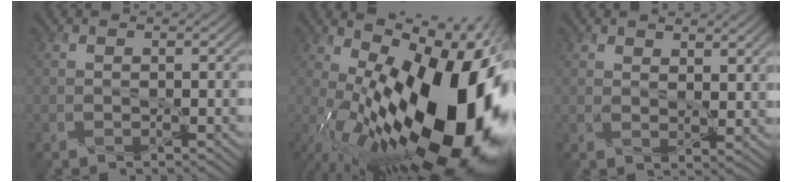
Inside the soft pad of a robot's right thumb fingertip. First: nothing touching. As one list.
[{"total": 22.6, "force": [-2.2, 10.9, 19.7], "torque": [-0.321, -0.012, -0.039]}, {"total": 3.4, "force": [2.6, 1.5, 1.7], "torque": [-0.036, -0.002, 0.049]}]